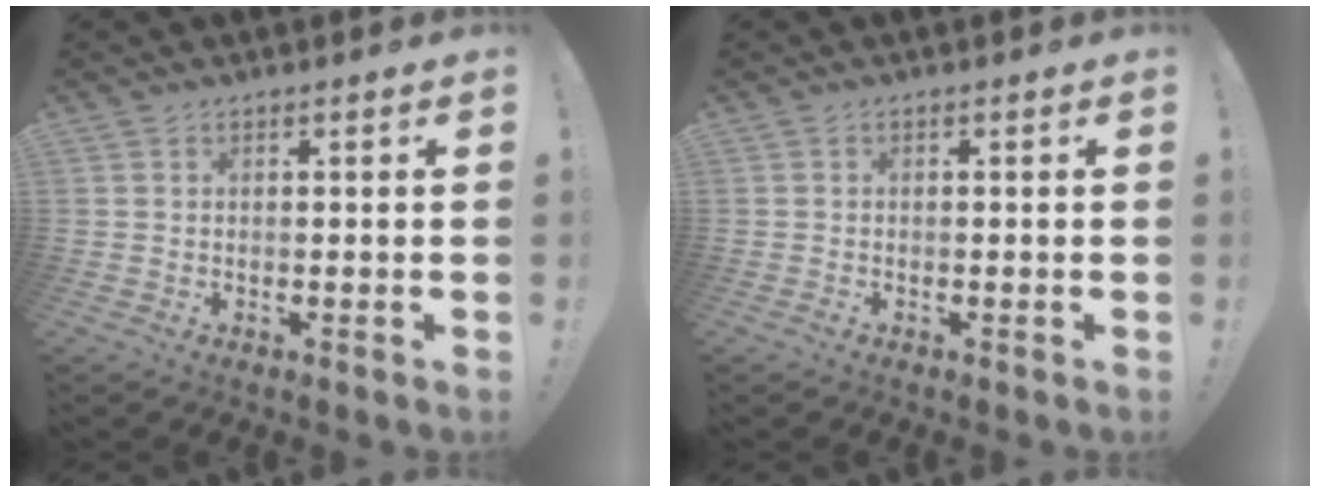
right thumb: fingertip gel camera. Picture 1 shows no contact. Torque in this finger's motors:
{"motor_torque": [0.00, 0.11, 0.07, 0.07, 0.00]}